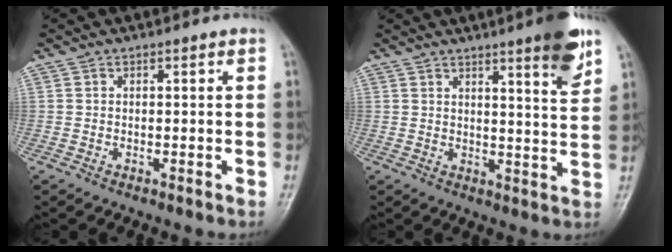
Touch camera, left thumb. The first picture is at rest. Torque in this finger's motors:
{"motor_torque": [1.49, 0.72, 1.02, -0.67, 0.02]}